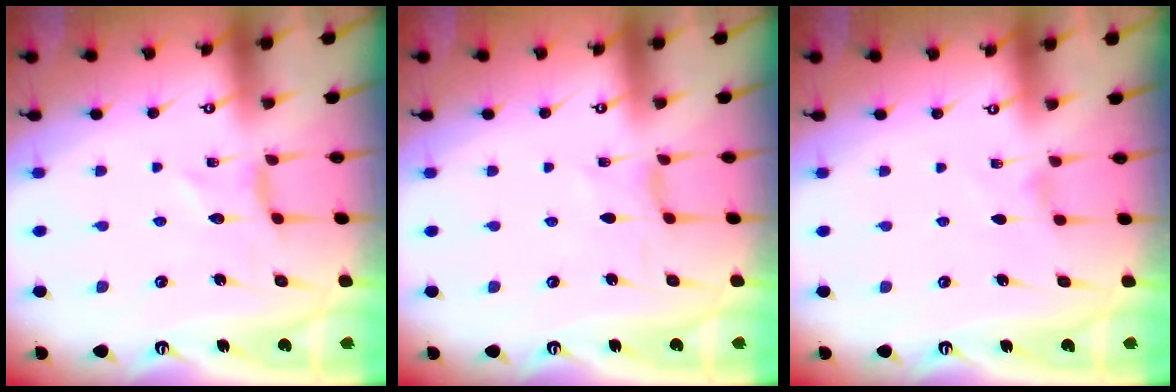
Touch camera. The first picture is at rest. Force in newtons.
{"total": 1.6, "press": 1.6, "slide": 0.1}
{"total": 1.8, "press": 1.7, "slide": 0.3}